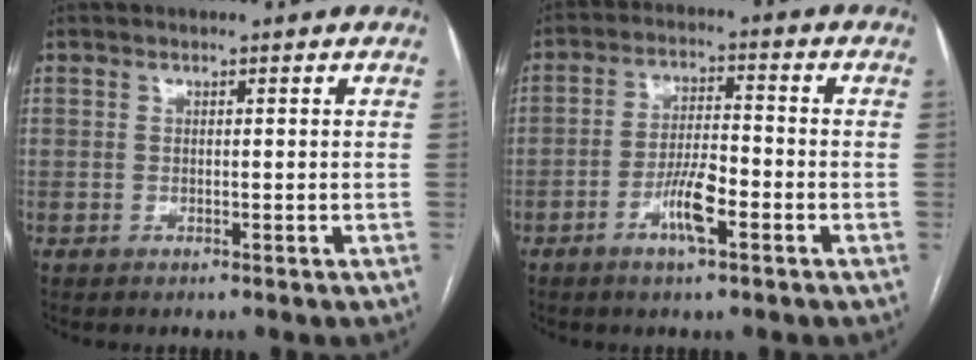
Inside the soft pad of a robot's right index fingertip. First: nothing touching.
{"total": 6.8, "force": [-3.2, 1.4, 5.9], "torque": [-0.111, 0.002, -0.055]}